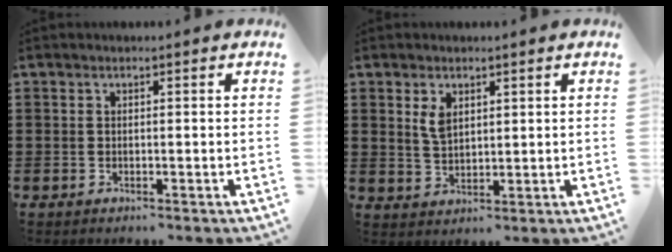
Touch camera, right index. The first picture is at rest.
{"total": 3.2, "force": [1.7, 1.7, 2.2], "torque": [-0.049, 0.004, 0.031]}